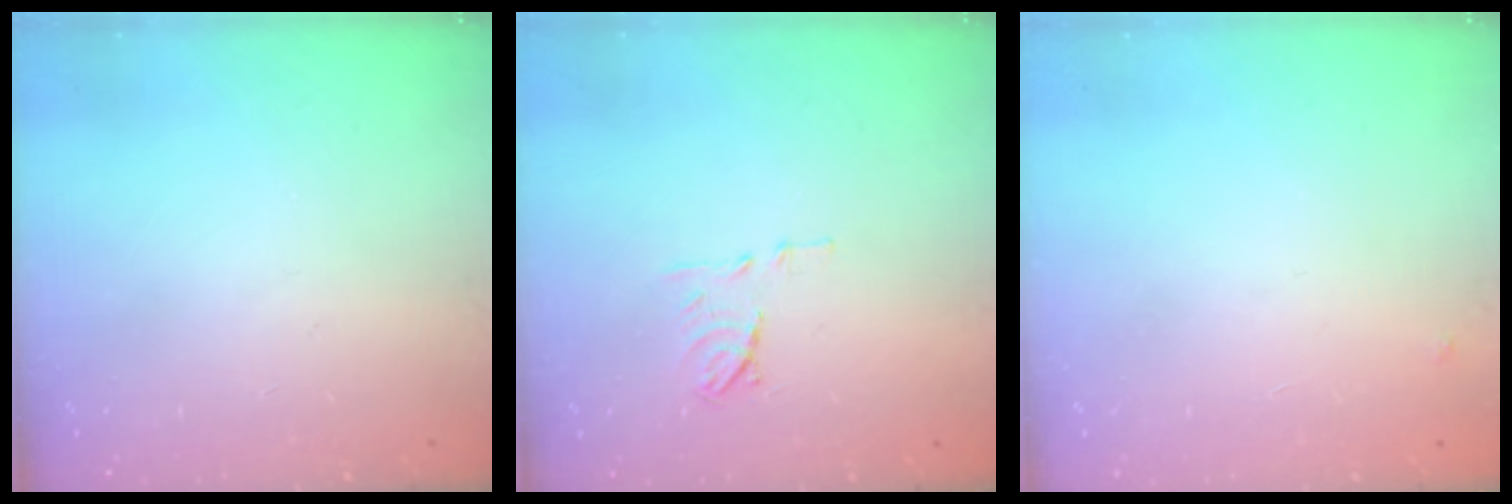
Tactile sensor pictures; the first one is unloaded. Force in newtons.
{"total": 7.6, "press": 7.6, "slide": 0.8}
{"total": 3.8, "press": 3.8, "slide": 0.2}